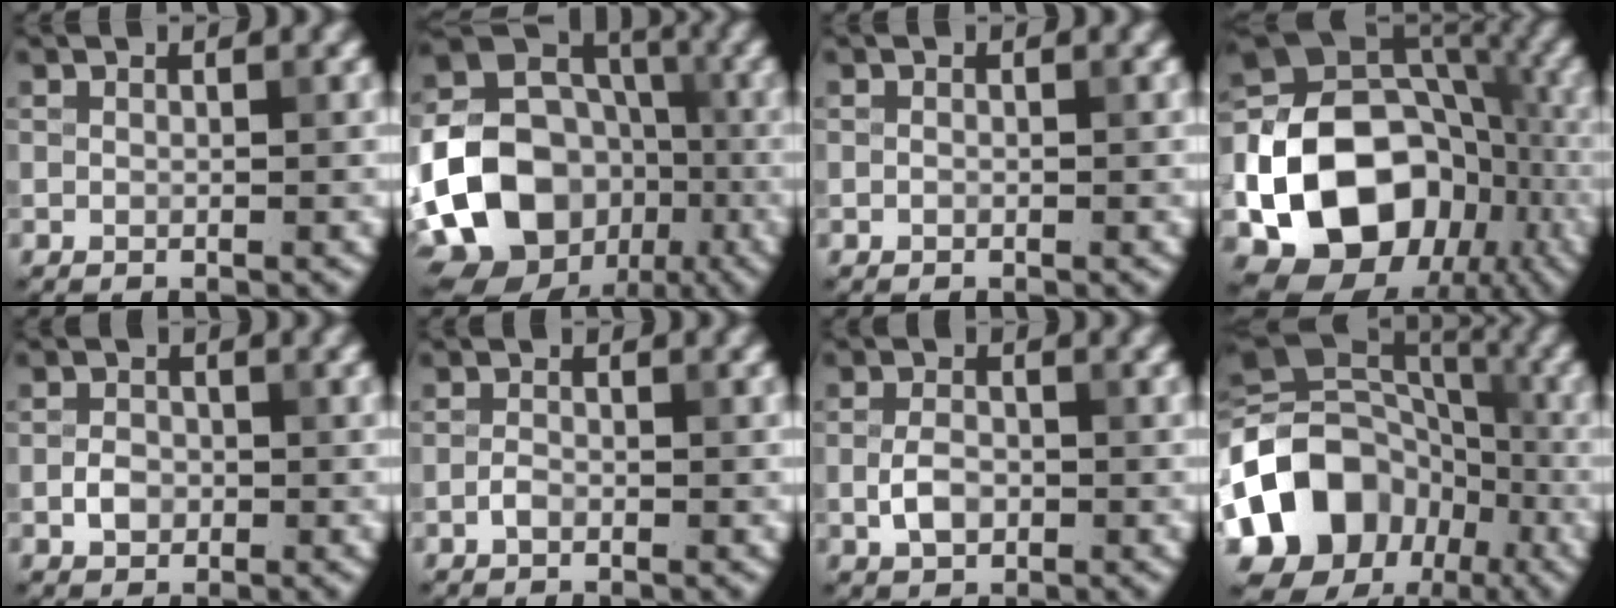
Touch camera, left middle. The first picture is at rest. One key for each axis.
{"total": 16.9, "fx": -4.9, "fy": 13.1, "fz": 9.4, "tx": -0.200, "ty": -0.019, "tz": -0.095}
{"total": 0.0}
{"total": 18.8, "fx": -6.3, "fy": 14.8, "fz": 9.7, "tx": -0.166, "ty": -0.019, "tz": -0.126}
{"total": 1.8, "fx": -0.6, "fy": 1.4, "fz": 1.0, "tx": -0.017, "ty": 0.003, "tz": -0.015}
{"total": 1.1, "fx": -0.6, "fy": 0.6, "fz": 0.7, "tx": -0.014, "ty": 0.001, "tz": -0.014}
{"total": 2.6, "fx": -0.6, "fy": 1.7, "fz": 1.9, "tx": -0.039, "ty": 0.000, "tz": -0.013}
{"total": 13.3, "fx": -4.9, "fy": 10.5, "fz": 6.5, "tx": -0.139, "ty": 0.005, "tz": -0.098}